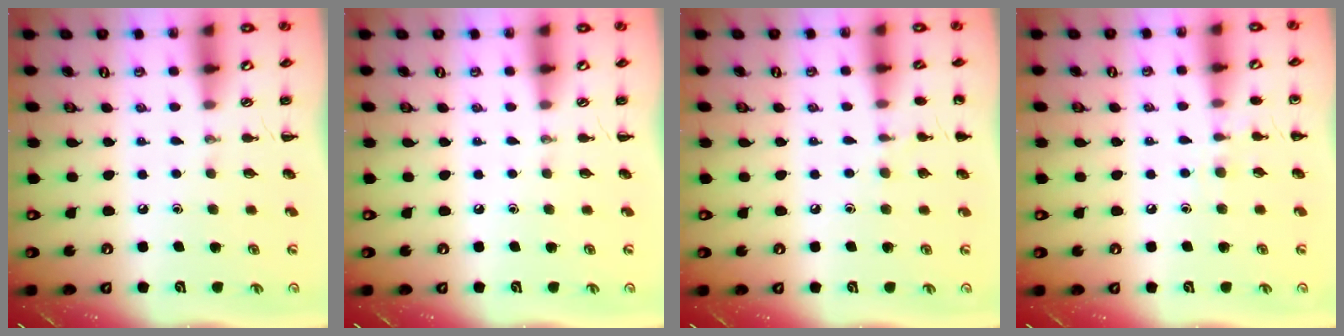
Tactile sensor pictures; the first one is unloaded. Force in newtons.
{"total": 0.0}
{"total": 5.6, "press": 5.4, "slide": 1.7}
{"total": 6.3, "press": 6.0, "slide": 2.0}